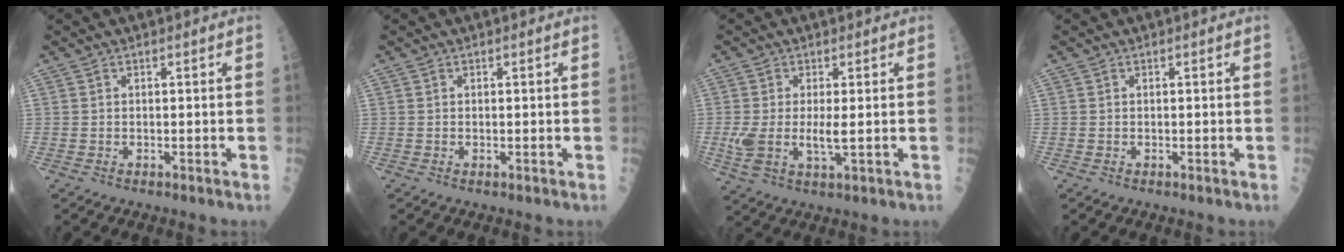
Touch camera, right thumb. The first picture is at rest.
{"total": 0.0}
{"total": 6.4, "force": [-0.1, 2.3, 6.0], "torque": [-0.138, -0.010, 0.000]}
{"total": 0.0}